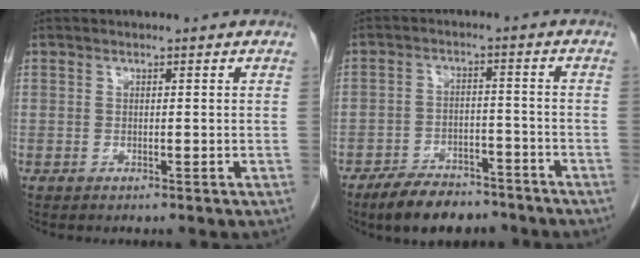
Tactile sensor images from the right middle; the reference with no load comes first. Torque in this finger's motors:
{"motor_torque": [1.02, -1.06, 0.10, 0.03]}